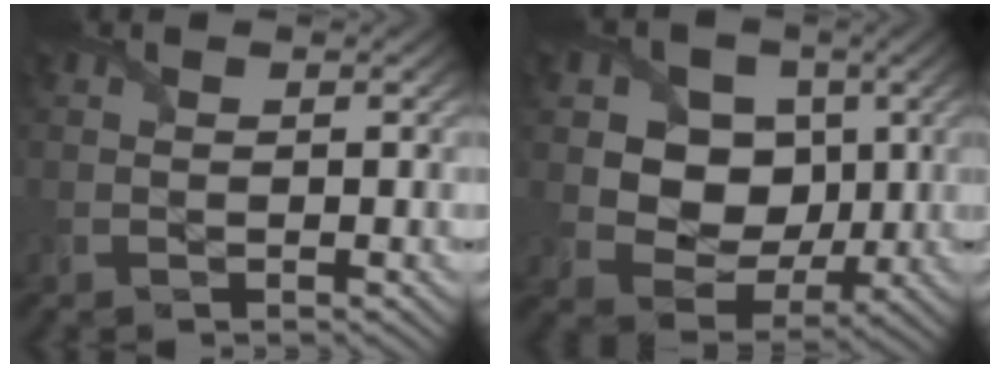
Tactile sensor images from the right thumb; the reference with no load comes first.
{"total": 10.0, "force": [2.2, 8.4, 4.9], "torque": [-0.120, 0.003, 0.037]}